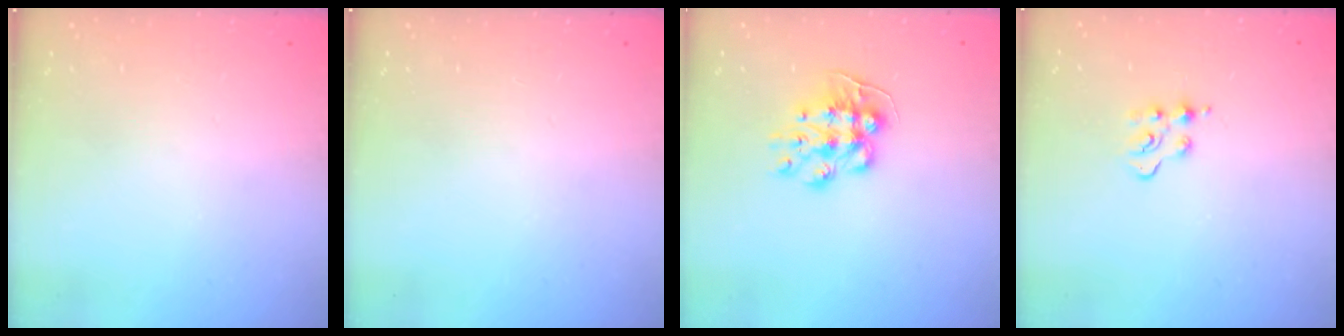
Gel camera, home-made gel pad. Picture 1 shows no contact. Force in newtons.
{"total": 0.0}
{"total": 9.5, "press": 9.5, "slide": 0.4}
{"total": 6.7, "press": 6.7, "slide": 0.5}